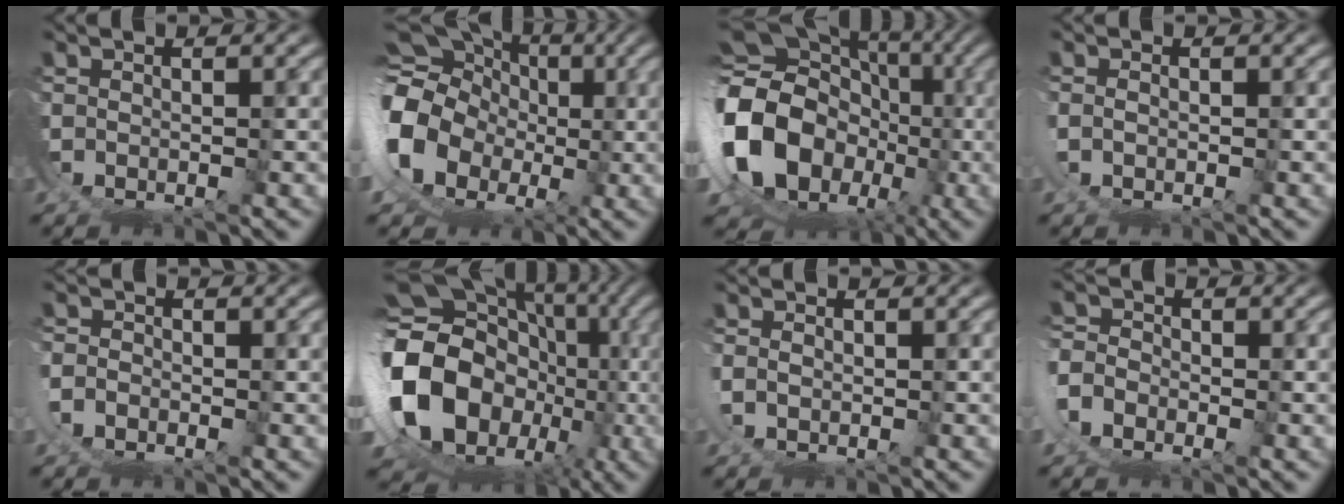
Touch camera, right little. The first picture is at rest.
{"total": 12.7, "force": [1.7, 11.7, 4.7], "torque": [-0.144, -0.027, 0.024]}
{"total": 15.9, "force": [-0.6, 13.8, 8.0], "torque": [-0.195, -0.053, -0.003]}
{"total": 0.5, "force": [0.2, 0.4, 0.2], "torque": [-0.008, -0.003, 0.003]}
{"total": 2.5, "force": [-1.3, 2.2, -0.1], "torque": [-0.010, -0.014, -0.021]}
{"total": 16.1, "force": [-0.1, 12.9, 9.7], "torque": [-0.210, -0.033, 0.004]}
{"total": 0.7, "force": [0.7, 0.2, -0.2], "torque": [-0.005, -0.002, 0.012]}
{"total": 4.3, "force": [-2.0, 3.9, 0.3], "torque": [-0.033, -0.017, -0.036]}